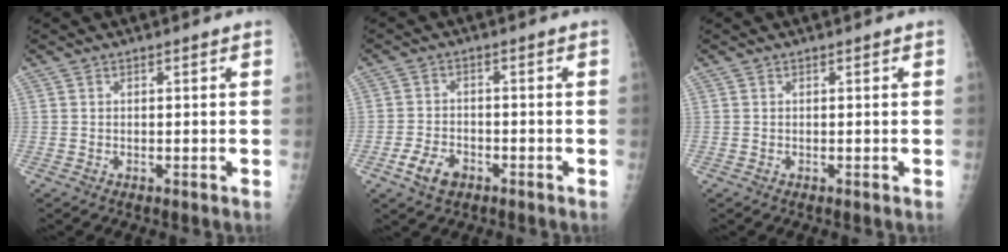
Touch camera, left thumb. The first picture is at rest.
{"total": 5.2, "force": [-2.8, 3.4, 2.9], "torque": [-0.051, 0.012, -0.048]}
{"total": 0.0}